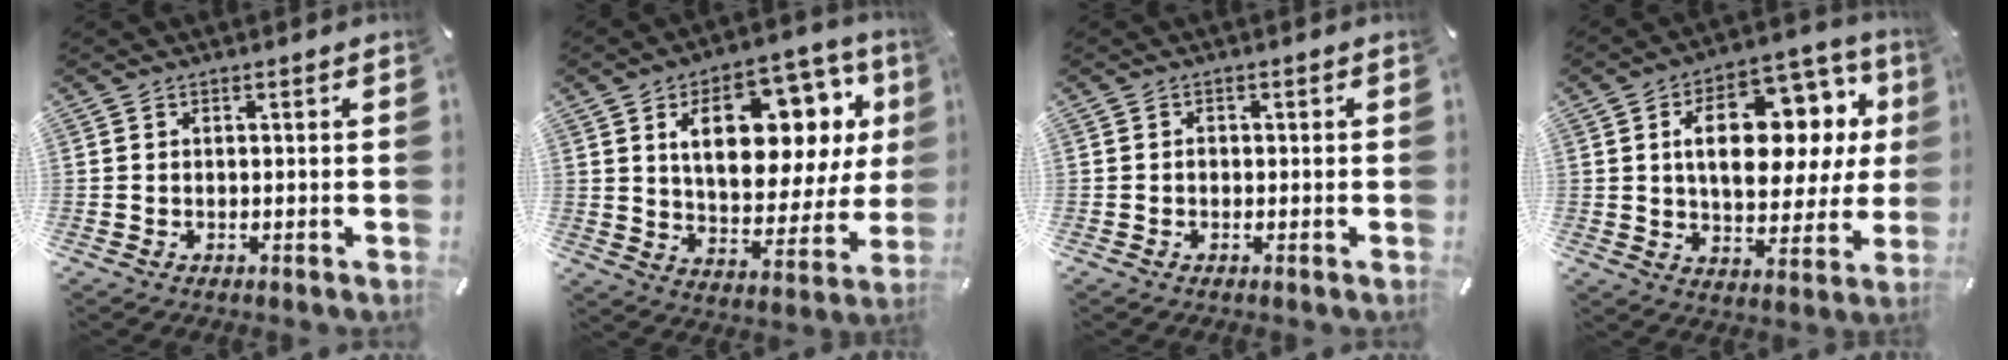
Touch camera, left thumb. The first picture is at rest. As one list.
[{"total": 20.1, "force": [8.3, 11.2, 14.4], "torque": [-0.215, -0.033, 0.137]}, {"total": 0.6, "force": [-0.1, 0.5, 0.4], "torque": [-0.008, 0.001, -0.004]}, {"total": 19.5, "force": [5.5, 11.3, 15.0], "torque": [-0.225, -0.022, 0.088]}]